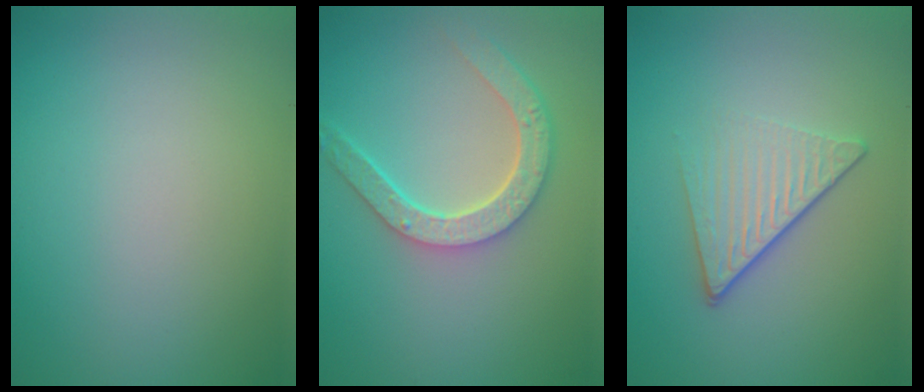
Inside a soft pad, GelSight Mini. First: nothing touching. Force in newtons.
{"total": 4.6, "press": 3.7, "slide": 2.7}
{"total": 4.1, "press": 2.8, "slide": 3.1}